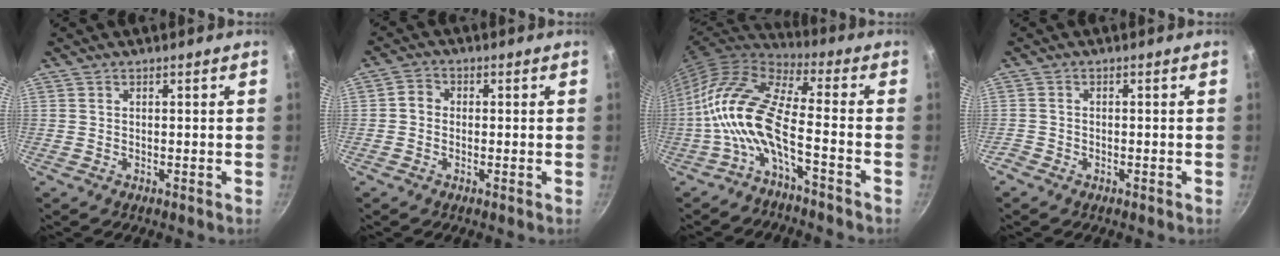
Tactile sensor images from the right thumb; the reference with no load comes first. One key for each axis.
{"total": 2.7, "fx": -0.2, "fy": 2.3, "fz": 1.3, "tx": -0.018, "ty": 0.009, "tz": -0.012}
{"total": 14.1, "fx": -4.8, "fy": 5.1, "fz": 12.3, "tx": -0.254, "ty": 0.053, "tz": -0.105}
{"total": 1.5, "fx": -1.2, "fy": 1.0, "fz": 0.4, "tx": -0.016, "ty": 0.007, "tz": -0.026}